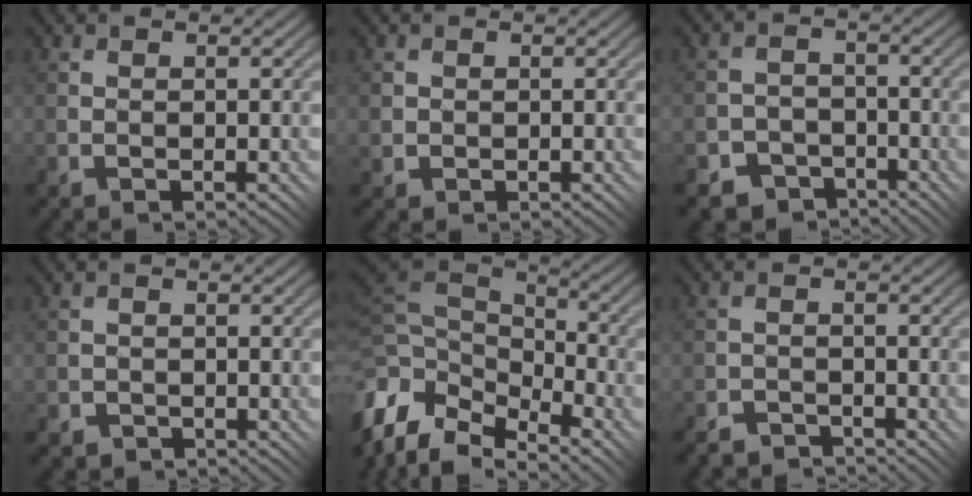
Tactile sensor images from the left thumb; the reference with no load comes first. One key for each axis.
{"total": 1.5, "fx": 0.3, "fy": 1.5, "fz": 0.2, "tx": -0.009, "ty": 0.000, "tz": 0.008}
{"total": 4.9, "fx": -3.7, "fy": 3.2, "fz": 0.8, "tx": -0.006, "ty": 0.010, "tz": -0.069}
{"total": 1.7, "fx": -1.2, "fy": 1.2, "fz": -0.2, "tx": 0.010, "ty": 0.010, "tz": -0.021}
{"total": 14.2, "fx": -6.6, "fy": 8.6, "fz": 9.2, "tx": -0.229, "ty": -0.002, "tz": -0.095}
{"total": 2.5, "fx": -2.5, "fy": 0.4, "fz": 0.0, "tx": 0.006, "ty": 0.007, "tz": -0.049}